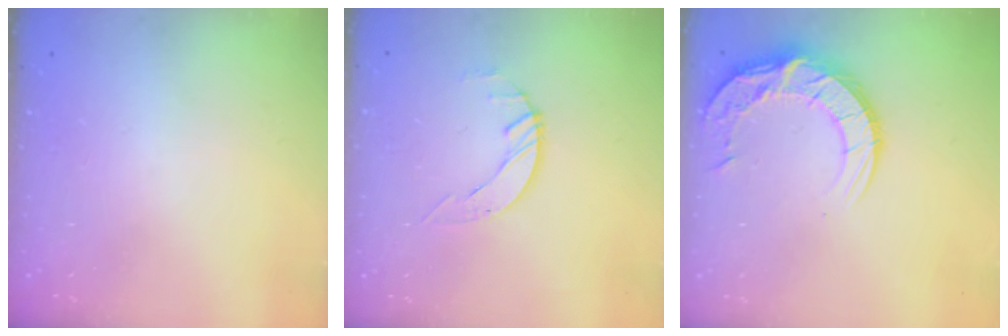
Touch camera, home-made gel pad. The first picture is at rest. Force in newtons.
{"total": 2.9, "press": 2.8, "slide": 0.3}
{"total": 13.7, "press": 13.6, "slide": 1.1}